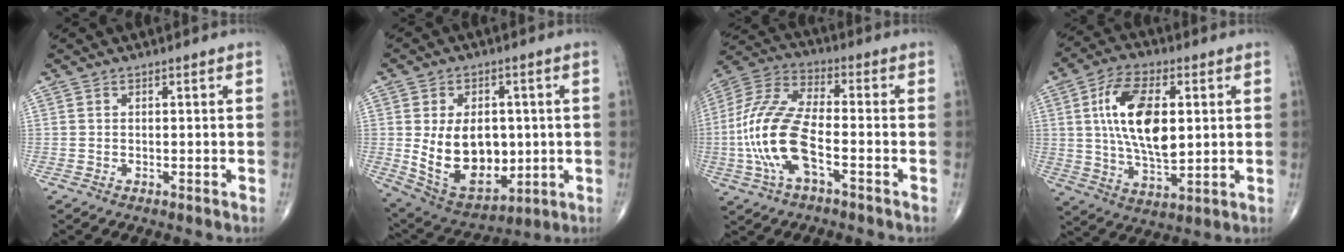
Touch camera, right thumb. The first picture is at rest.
{"total": 16.5, "force": [-0.3, 11.0, 12.3], "torque": [-0.164, -0.009, 0.026]}
{"total": 15.8, "force": [-4.0, 6.4, 13.8], "torque": [-0.306, 0.031, -0.079]}
{"total": 15.8, "force": [2.8, 7.7, 13.5], "torque": [-0.235, -0.009, 0.050]}